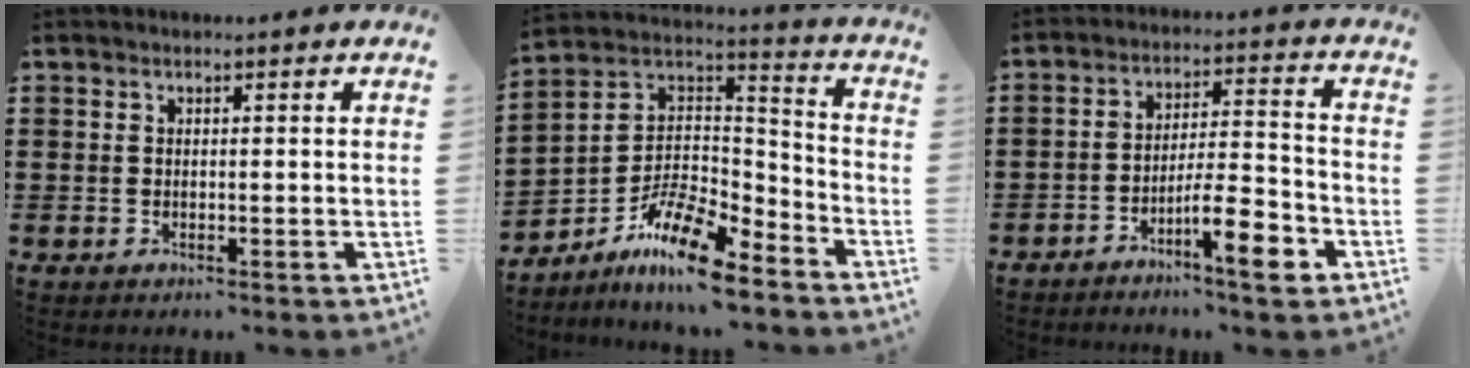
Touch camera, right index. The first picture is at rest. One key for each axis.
{"total": 10.9, "fx": -8.1, "fy": 3.1, "fz": 6.6, "tx": -0.139, "ty": 0.018, "tz": -0.161}
{"total": 9.6, "fx": -5.5, "fy": 2.1, "fz": 7.5, "tx": -0.125, "ty": 0.011, "tz": -0.095}